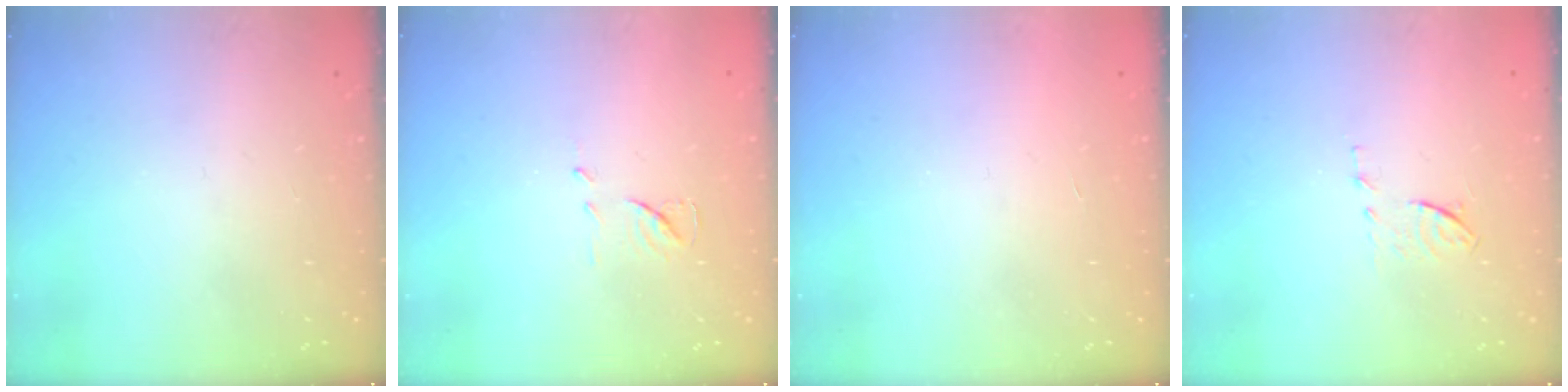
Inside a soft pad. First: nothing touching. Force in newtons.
{"total": 7.0, "press": 7.0, "slide": 0.3}
{"total": 1.7, "press": 1.7, "slide": 0.1}
{"total": 6.2, "press": 6.1, "slide": 1.0}